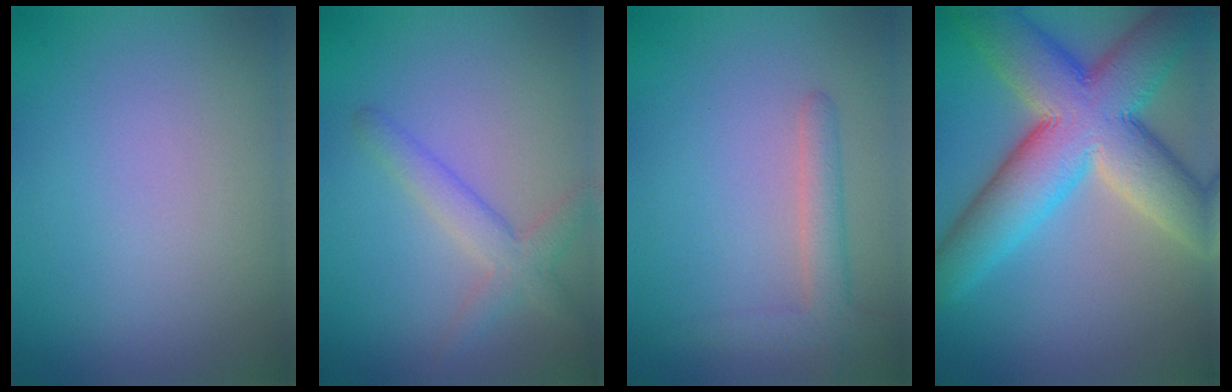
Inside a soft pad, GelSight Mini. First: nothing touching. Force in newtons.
{"total": 2.9, "press": 2.9, "slide": 0.2}
{"total": 2.9, "press": 2.9, "slide": 0.2}
{"total": 13.0, "press": 13.0, "slide": 0.8}